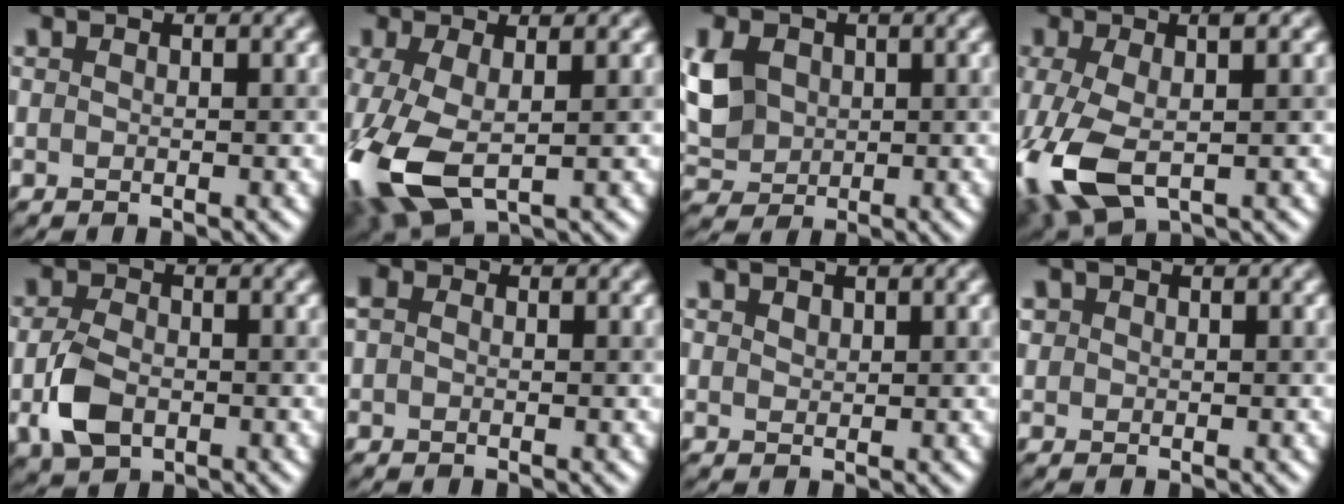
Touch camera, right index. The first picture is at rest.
{"total": 7.7, "force": [-2.2, 4.0, 6.2], "torque": [-0.165, -0.018, -0.039]}
{"total": 4.9, "force": [0.7, 3.9, 2.9], "torque": [-0.072, 0.006, 0.014]}
{"total": 7.8, "force": [-1.7, 3.4, 6.8], "torque": [-0.166, -0.008, -0.038]}
{"total": 4.3, "force": [-0.9, 2.9, 3.1], "torque": [-0.072, -0.007, -0.021]}
{"total": 1.6, "force": [0.3, 1.3, 0.9], "torque": [-0.014, 0.011, -0.010]}
{"total": 0.8, "force": [0.7, 0.4, 0.2], "torque": [-0.005, 0.000, 0.015]}
{"total": 0.7, "force": [0.2, 0.7, 0.0], "torque": [0.005, 0.000, 0.003]}